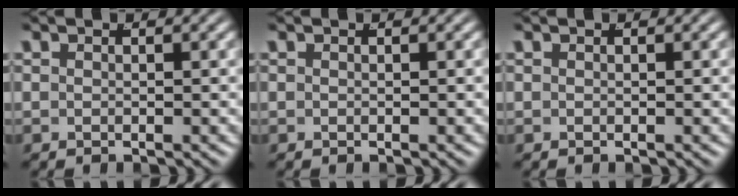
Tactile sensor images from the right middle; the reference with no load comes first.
{"total": 0.0}
{"total": 0.0}